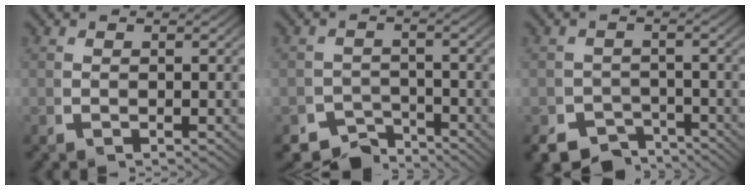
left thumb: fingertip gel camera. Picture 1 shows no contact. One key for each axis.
{"total": 5.2, "fx": -4.9, "fy": 1.9, "fz": 0.1, "tx": 0.025, "ty": -0.025, "tz": -0.084}
{"total": 6.5, "fx": -5.4, "fy": 3.5, "fz": 1.3, "tx": 0.003, "ty": -0.034, "tz": -0.084}